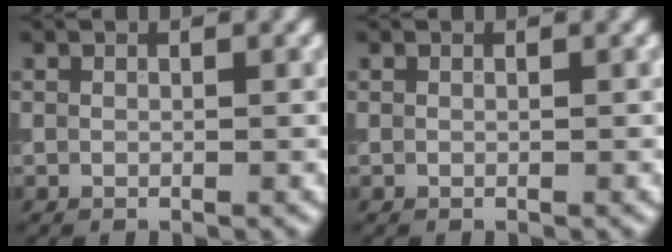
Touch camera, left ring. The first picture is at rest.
{"total": 0.0}